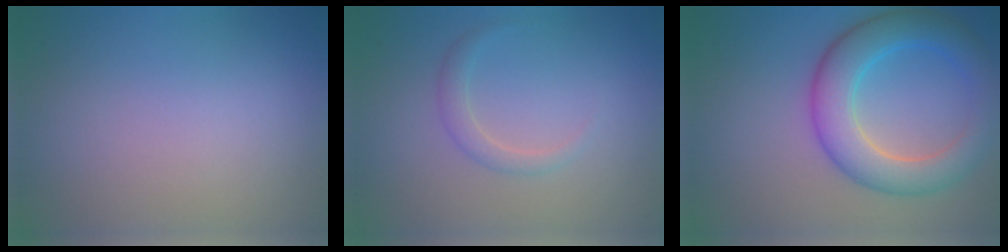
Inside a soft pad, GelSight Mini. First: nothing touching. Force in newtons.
{"total": 1.4, "press": 1.4, "slide": 0.1}
{"total": 6.4, "press": 6.4, "slide": 0.1}